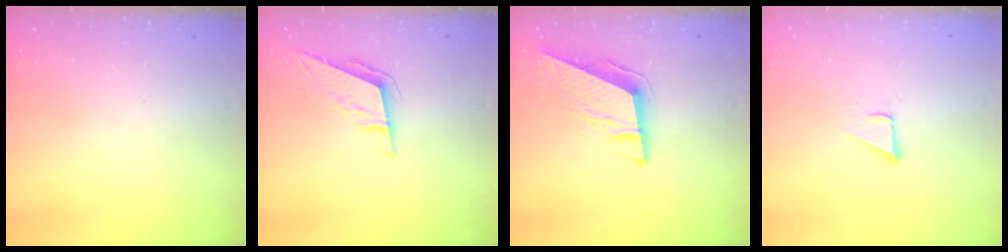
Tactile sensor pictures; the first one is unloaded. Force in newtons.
{"total": 7.4, "press": 7.1, "slide": 2.2}
{"total": 9.6, "press": 9.4, "slide": 1.8}
{"total": 1.6, "press": 1.6, "slide": 0.2}